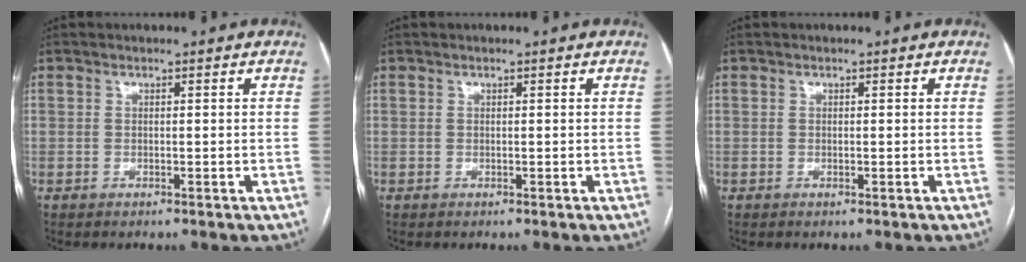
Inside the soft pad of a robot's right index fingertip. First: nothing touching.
{"total": 0.0}
{"total": 0.0}